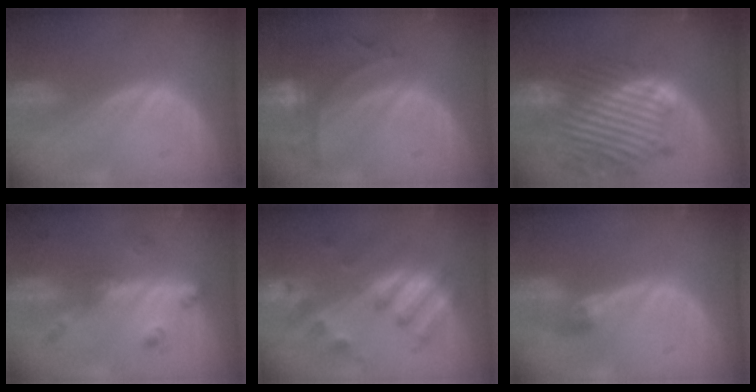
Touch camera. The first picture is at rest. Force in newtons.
{"total": 6.9, "press": 6.3, "slide": 2.9}
{"total": 13.5, "press": 11.8, "slide": 6.5}
{"total": 4.9, "press": 4.5, "slide": 2.0}
{"total": 8.1, "press": 7.7, "slide": 2.7}
{"total": 2.9, "press": 2.6, "slide": 1.4}